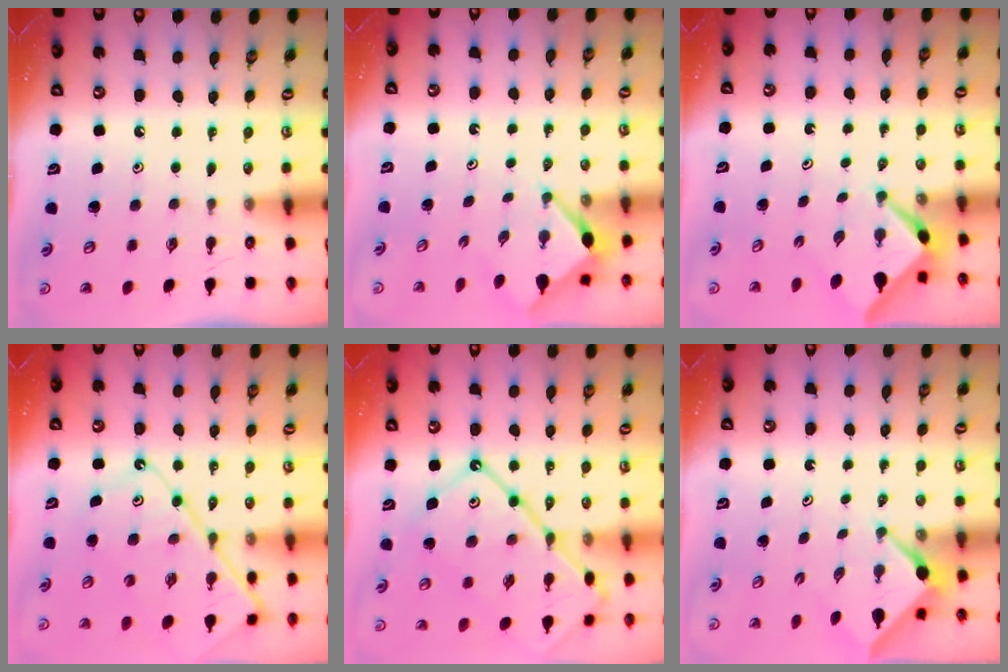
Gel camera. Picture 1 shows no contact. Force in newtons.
{"total": 3.6, "press": 3.6, "slide": 0.7}
{"total": 2.6, "press": 2.6, "slide": 0.4}
{"total": 12.8, "press": 12.8, "slide": 1.6}
{"total": 17.0, "press": 16.9, "slide": 1.7}
{"total": 2.4, "press": 2.3, "slide": 0.3}